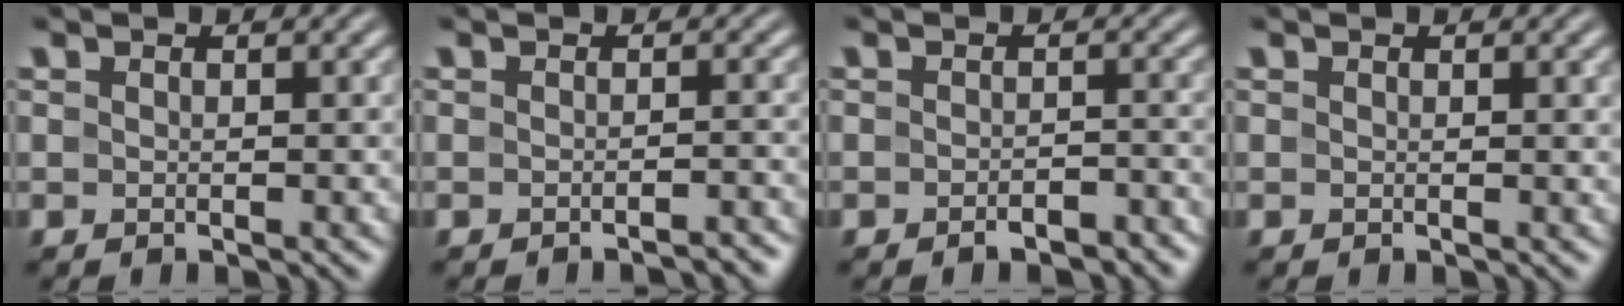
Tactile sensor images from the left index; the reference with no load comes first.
{"total": 2.1, "force": [-1.9, 0.3, 0.8], "torque": [0.002, 0.009, -0.022]}
{"total": 2.4, "force": [-1.8, 0.9, 1.3], "torque": [-0.016, 0.005, -0.023]}
{"total": 0.9, "force": [0.4, 0.2, 0.8], "torque": [-0.008, 0.003, 0.004]}